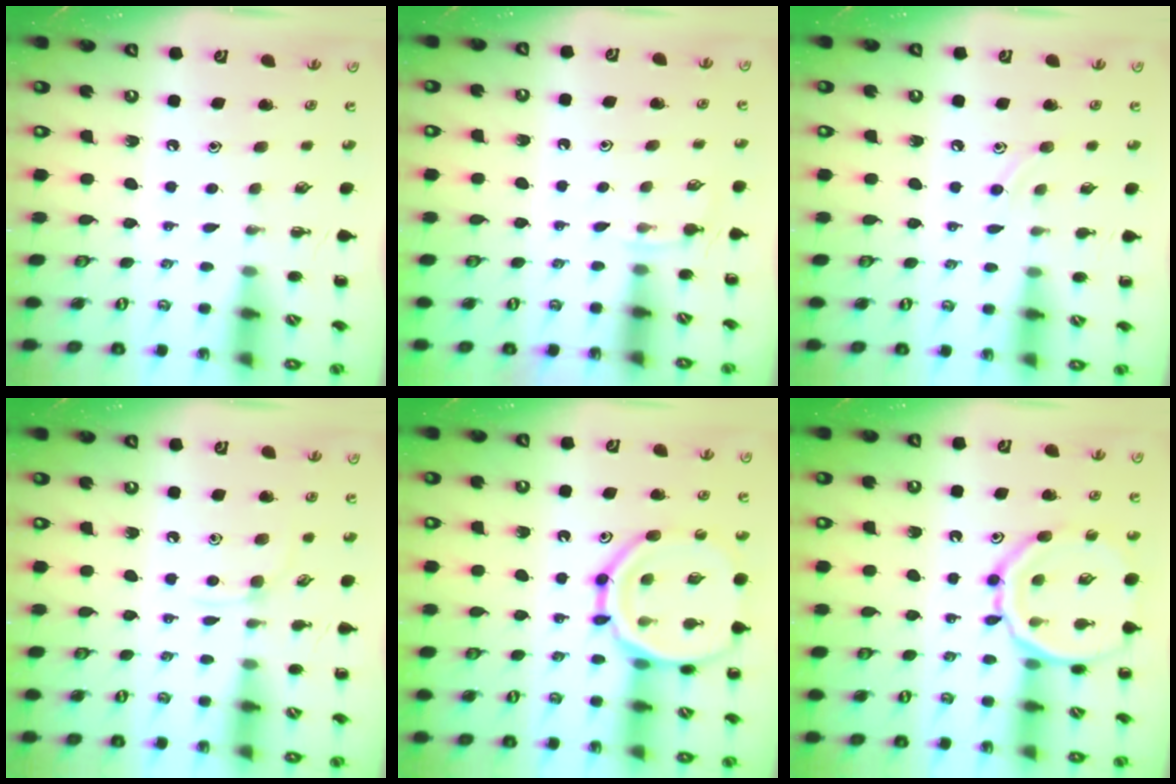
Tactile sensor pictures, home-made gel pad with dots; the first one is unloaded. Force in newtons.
{"total": 3.9, "press": 3.7, "slide": 1.2}
{"total": 6.0, "press": 5.7, "slide": 2.0}
{"total": 2.8, "press": 2.7, "slide": 0.9}
{"total": 17.5, "press": 17.4, "slide": 2.5}
{"total": 15.3, "press": 15.2, "slide": 2.1}